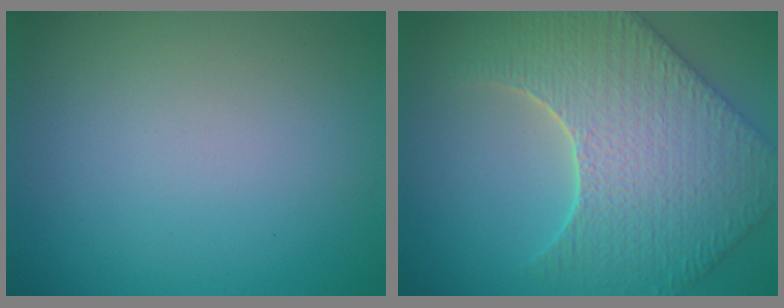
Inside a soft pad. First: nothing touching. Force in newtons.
{"total": 7.9, "press": 6.8, "slide": 4.1}